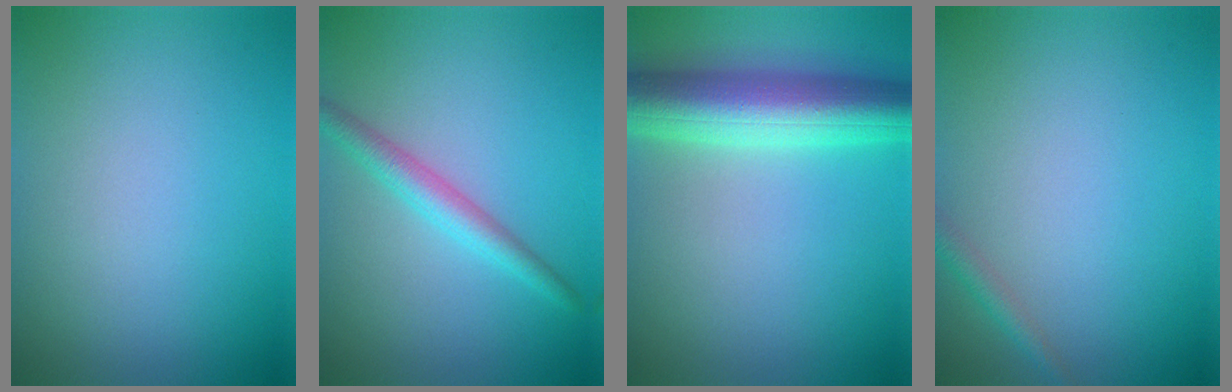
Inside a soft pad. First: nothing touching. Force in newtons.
{"total": 2.7, "press": 2.7, "slide": 0.1}
{"total": 8.2, "press": 8.1, "slide": 0.3}
{"total": 1.3, "press": 1.3, "slide": 0.0}